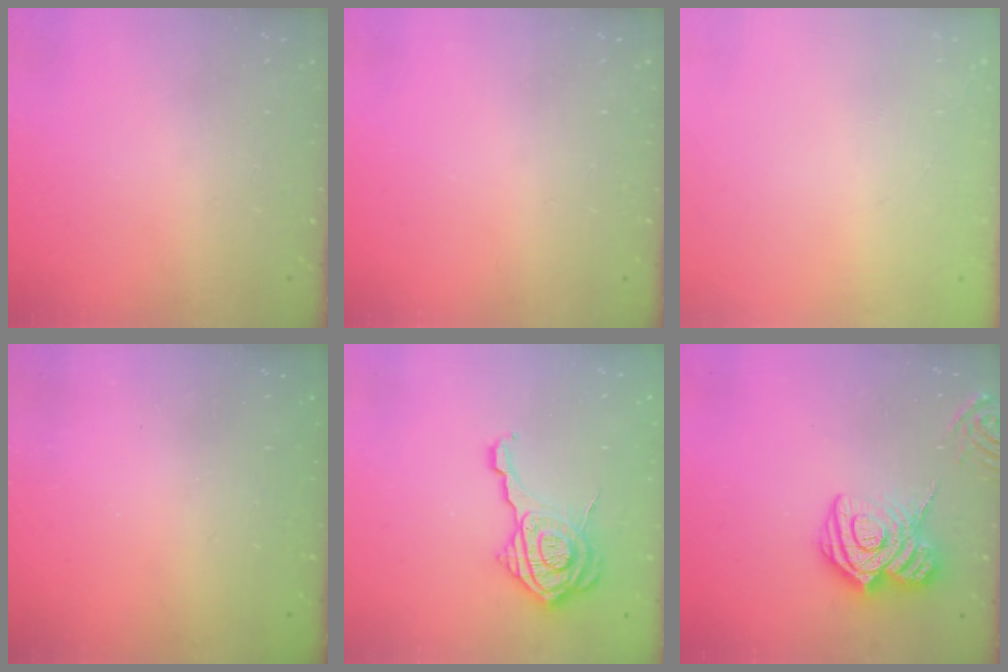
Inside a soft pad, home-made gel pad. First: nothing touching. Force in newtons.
{"total": 0.0}
{"total": 2.7, "press": 2.6, "slide": 0.8}
{"total": 2.4, "press": 2.3, "slide": 0.8}
{"total": 14.0, "press": 14.0, "slide": 1.0}
{"total": 16.0, "press": 15.9, "slide": 1.7}